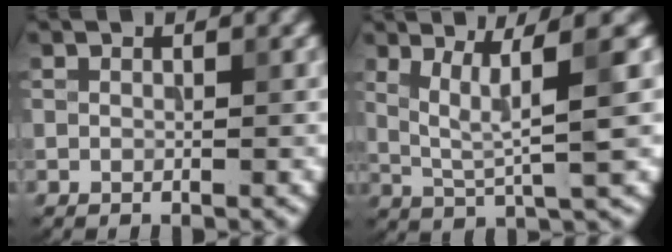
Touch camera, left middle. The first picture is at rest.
{"total": 4.6, "force": [1.3, 0.3, 4.4], "torque": [-0.092, -0.003, 0.031]}